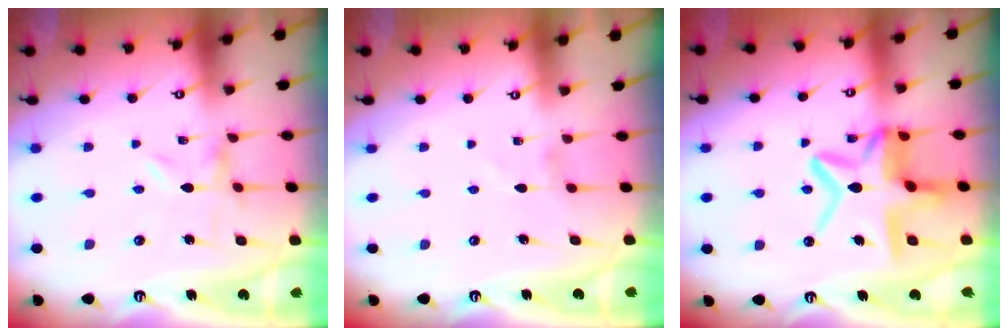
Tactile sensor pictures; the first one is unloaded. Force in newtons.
{"total": 0.6, "press": 0.6, "slide": 0.2}
{"total": 15.1, "press": 15.0, "slide": 1.3}